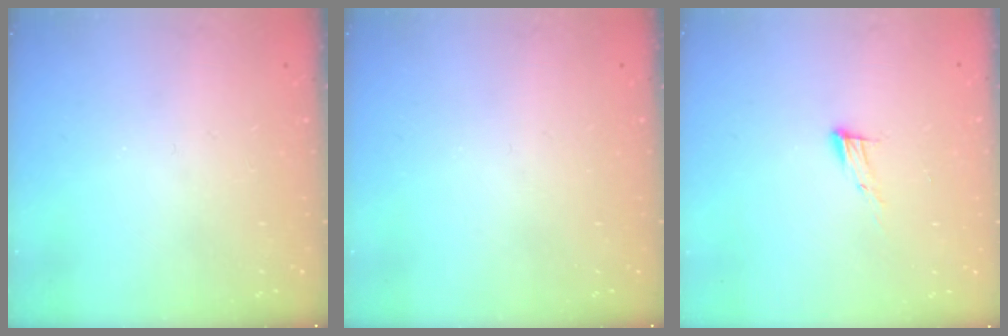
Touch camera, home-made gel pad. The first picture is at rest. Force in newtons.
{"total": 0.0}
{"total": 7.6, "press": 7.5, "slide": 1.1}